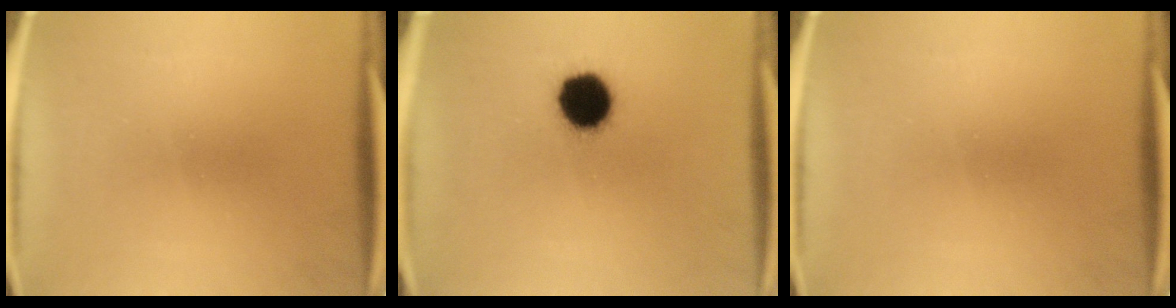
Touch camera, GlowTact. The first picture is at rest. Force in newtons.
{"total": 12.0}
{"total": 0.0}